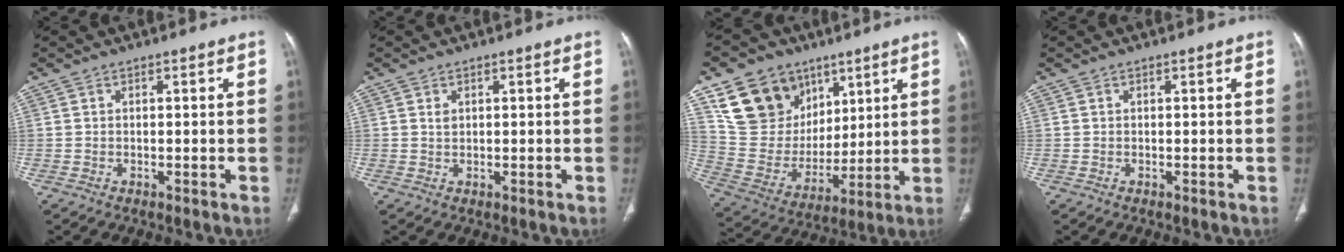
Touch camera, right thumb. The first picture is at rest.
{"total": 1.2, "force": [0.6, 0.8, 0.7], "torque": [-0.008, -0.002, 0.013]}
{"total": 18.6, "force": [9.8, 14.1, 7.1], "torque": [-0.098, -0.025, 0.196]}
{"total": 0.0}